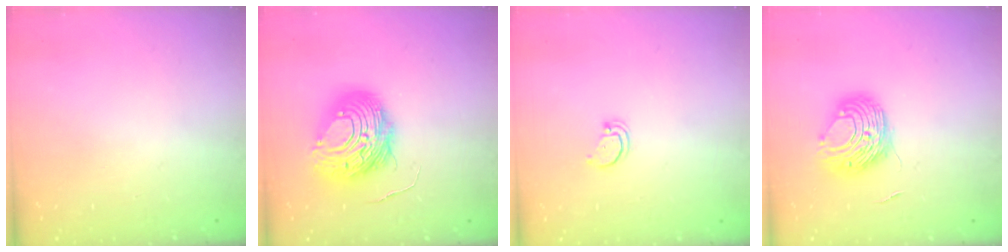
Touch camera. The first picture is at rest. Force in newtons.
{"total": 12.2, "press": 12.1, "slide": 1.3}
{"total": 2.0, "press": 2.0, "slide": 0.2}
{"total": 8.5, "press": 8.5, "slide": 0.2}